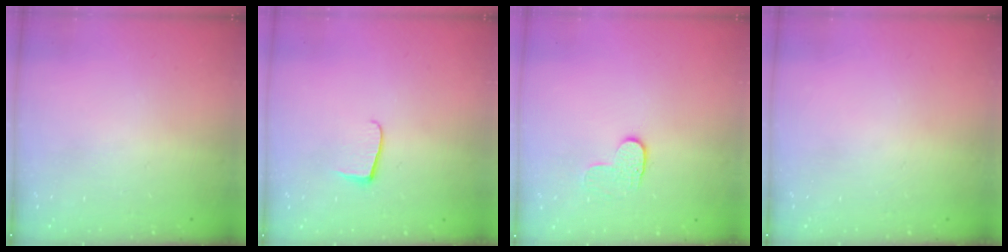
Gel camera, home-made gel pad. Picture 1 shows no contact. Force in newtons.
{"total": 6.0, "press": 5.9, "slide": 0.7}
{"total": 4.1, "press": 4.1, "slide": 0.3}
{"total": 0.0}